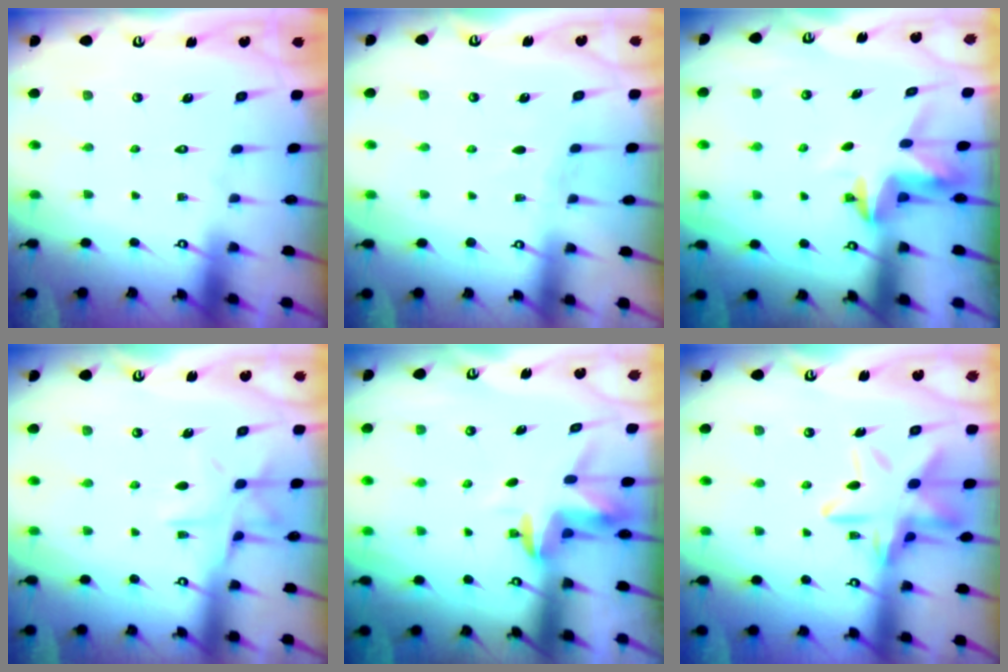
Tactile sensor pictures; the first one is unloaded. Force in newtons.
{"total": 1.9, "press": 1.9, "slide": 0.3}
{"total": 3.7, "press": 3.6, "slide": 0.3}
{"total": 9.6, "press": 9.6, "slide": 0.7}
{"total": 3.4, "press": 3.4, "slide": 0.2}
{"total": 15.3, "press": 15.2, "slide": 1.2}